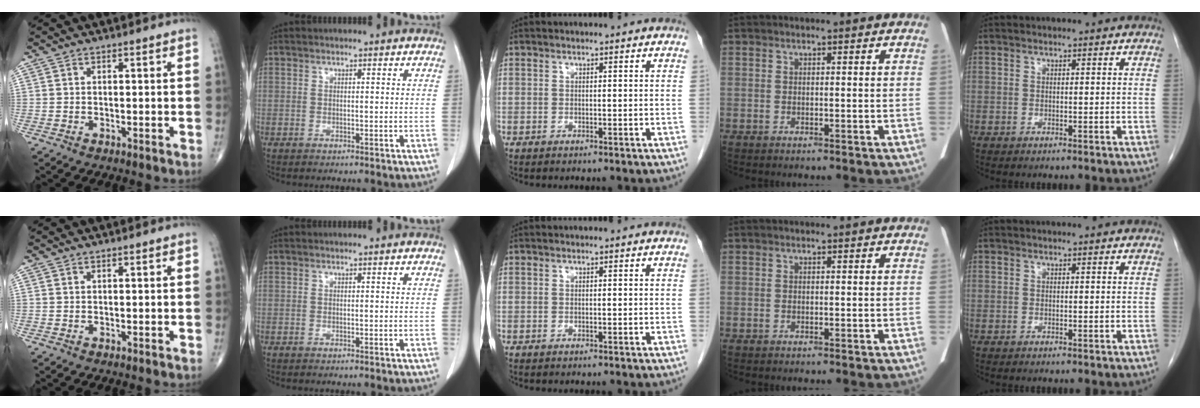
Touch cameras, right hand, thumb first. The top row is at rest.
{}